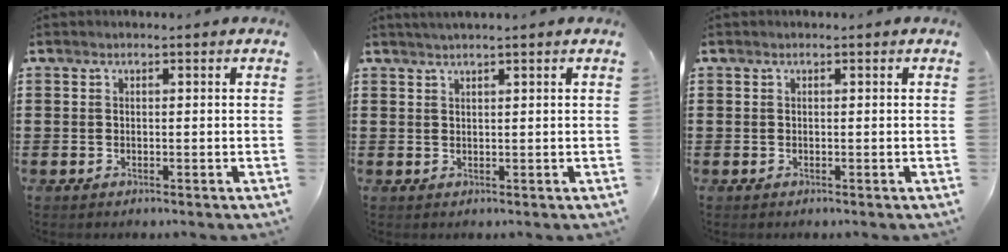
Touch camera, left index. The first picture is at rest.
{"total": 1.1, "force": [0.8, -0.4, 0.6], "torque": [-0.010, -0.001, 0.016]}
{"total": 0.0}